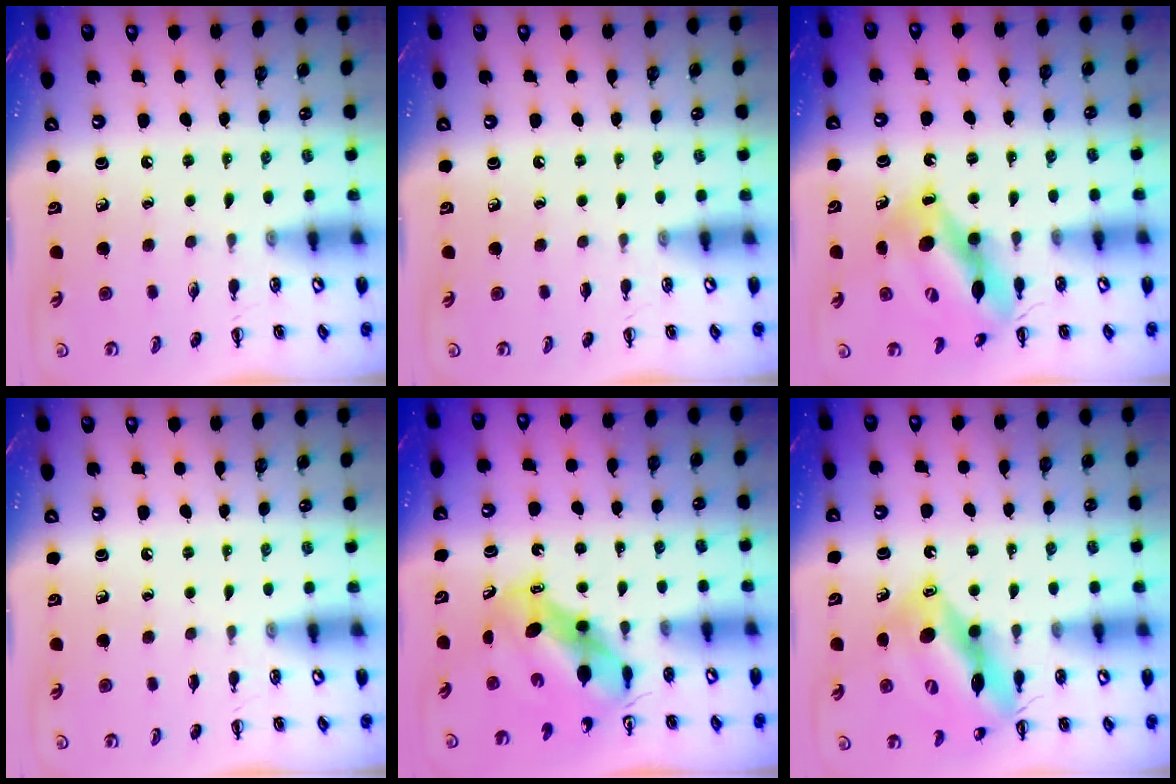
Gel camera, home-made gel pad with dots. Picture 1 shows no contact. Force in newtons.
{"total": 0.0}
{"total": 13.0, "press": 12.4, "slide": 4.0}
{"total": 0.0}
{"total": 6.8, "press": 6.6, "slide": 1.7}
{"total": 14.3, "press": 13.8, "slide": 3.7}